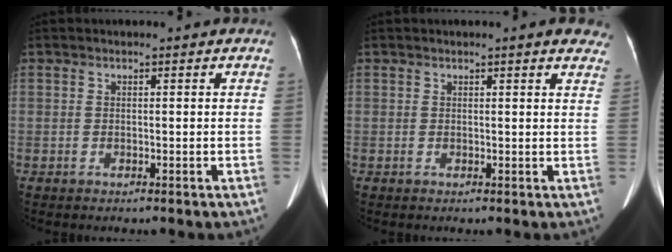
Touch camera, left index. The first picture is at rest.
{"total": 5.1, "force": [4.2, 1.0, 2.7], "torque": [-0.016, 0.002, 0.032]}